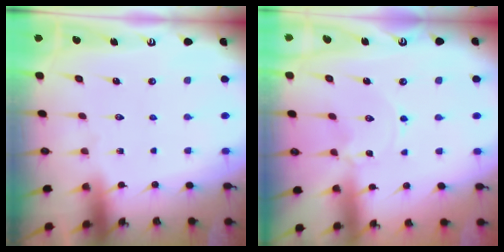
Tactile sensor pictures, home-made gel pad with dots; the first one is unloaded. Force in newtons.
{"total": 0.0}